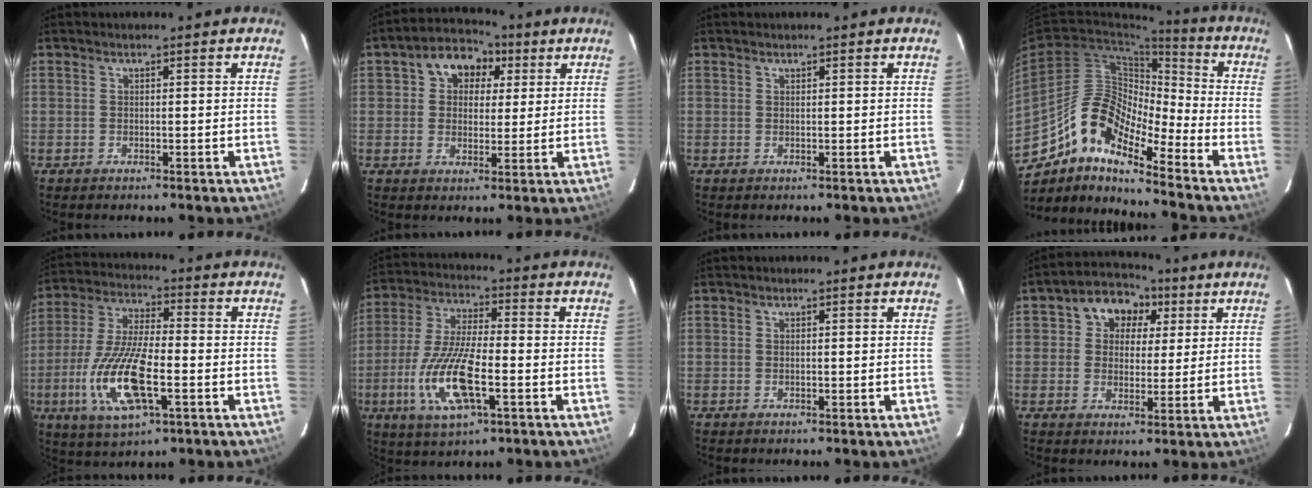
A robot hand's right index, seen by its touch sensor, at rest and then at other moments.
{"total": 8.6, "force": [3.1, 6.9, 4.3], "torque": [-0.076, 0.029, 0.045]}
{"total": 0.0}
{"total": 13.6, "force": [-9.3, 4.2, 8.9], "torque": [-0.150, 0.010, -0.191]}
{"total": 15.7, "force": [-4.9, 5.3, 13.9], "torque": [-0.298, -0.013, -0.092]}
{"total": 14.3, "force": [-4.6, 4.6, 12.7], "torque": [-0.272, -0.012, -0.088]}
{"total": 0.0}
{"total": 8.6, "force": [3.0, 7.2, 3.5], "torque": [-0.062, 0.027, 0.044]}